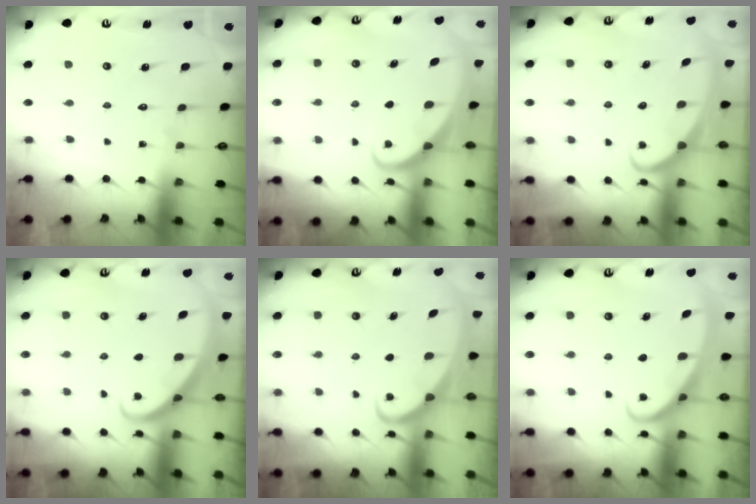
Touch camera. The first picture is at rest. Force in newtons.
{"total": 2.7, "press": 2.7, "slide": 0.4}
{"total": 2.4, "press": 2.4, "slide": 0.4}
{"total": 2.8, "press": 2.8, "slide": 0.2}
{"total": 2.4, "press": 2.4, "slide": 0.3}
{"total": 2.8, "press": 2.8, "slide": 0.4}